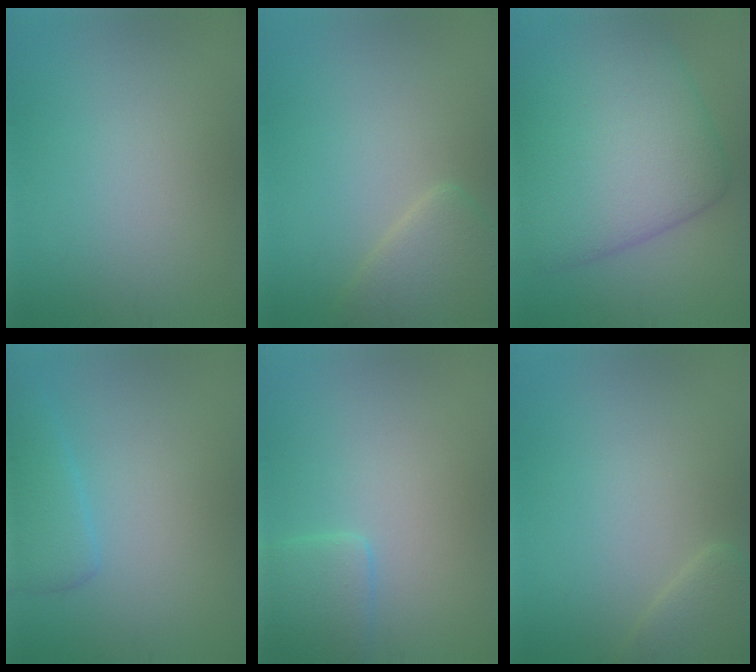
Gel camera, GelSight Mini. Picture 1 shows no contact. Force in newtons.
{"total": 3.4, "press": 3.4, "slide": 0.2}
{"total": 10.6, "press": 10.6, "slide": 0.2}
{"total": 2.6, "press": 2.6, "slide": 0.2}
{"total": 2.6, "press": 2.6, "slide": 0.1}
{"total": 2.0, "press": 2.0, "slide": 0.2}